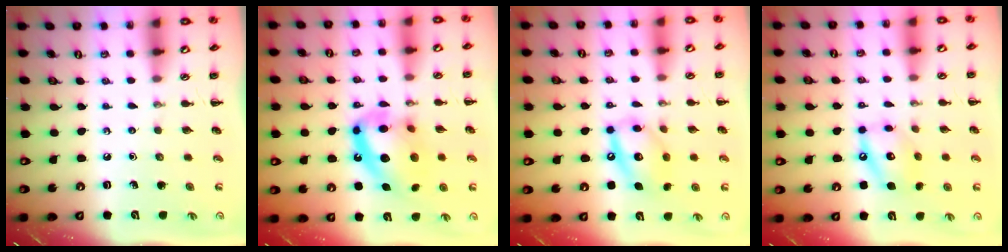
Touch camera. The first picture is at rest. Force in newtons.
{"total": 16.9, "press": 16.6, "slide": 2.9}
{"total": 13.8, "press": 13.6, "slide": 2.5}
{"total": 11.9, "press": 11.7, "slide": 2.3}